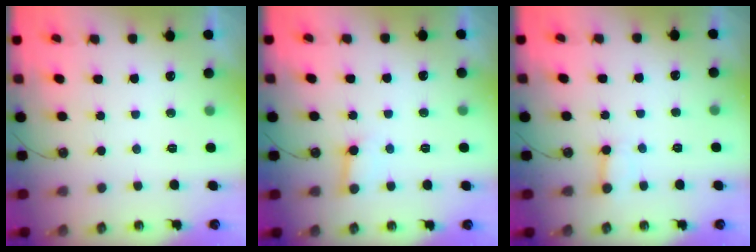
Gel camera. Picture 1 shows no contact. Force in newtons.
{"total": 7.0, "press": 7.0, "slide": 0.6}
{"total": 2.7, "press": 2.7, "slide": 0.5}